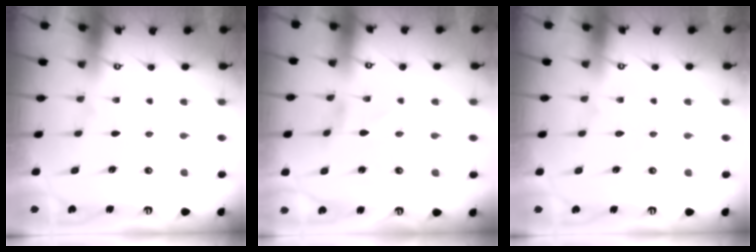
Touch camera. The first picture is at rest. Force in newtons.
{"total": 1.5, "press": 1.5, "slide": 0.1}
{"total": 1.8, "press": 1.8, "slide": 0.1}